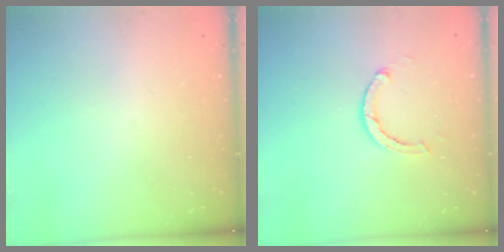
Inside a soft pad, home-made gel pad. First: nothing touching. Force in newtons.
{"total": 2.9, "press": 2.9, "slide": 0.5}